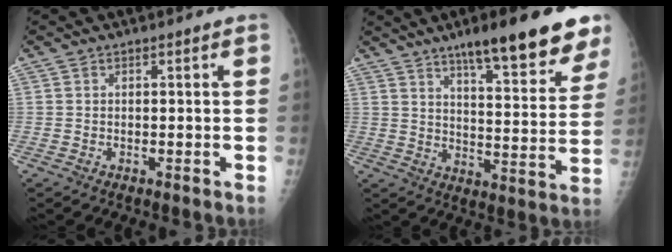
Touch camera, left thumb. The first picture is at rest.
{"total": 18.1, "force": [12.4, 3.8, 12.6], "torque": [-0.142, -0.060, 0.180]}